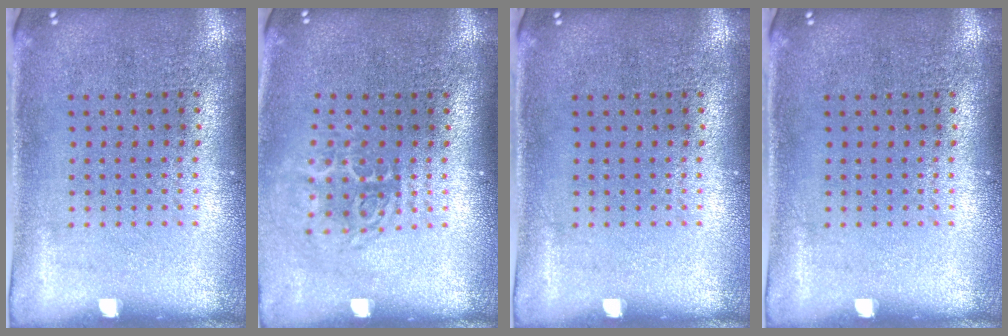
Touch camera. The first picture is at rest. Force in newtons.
{"total": 1.7, "press": 1.2, "slide": 1.2}
{"total": 0.0}
{"total": 0.0}